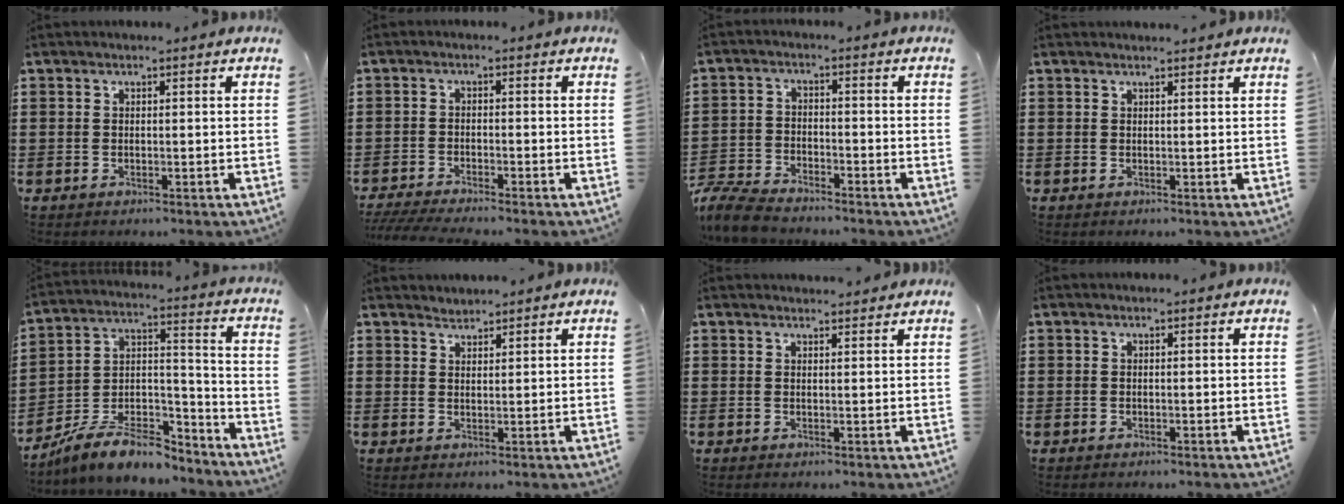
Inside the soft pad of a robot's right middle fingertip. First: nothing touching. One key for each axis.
{"total": 3.0, "fx": -2.8, "fy": 0.0, "fz": 1.1, "tx": -0.031, "ty": -0.007, "tz": -0.060}
{"total": 5.7, "fx": -5.5, "fy": 0.8, "fz": 1.4, "tx": -0.053, "ty": -0.002, "tz": -0.117}
{"total": 0.9, "fx": 0.9, "fy": -0.1, "fz": 0.0, "tx": -0.002, "ty": -0.004, "tz": 0.017}
{"total": 9.2, "fx": -7.8, "fy": 2.8, "fz": 4.0, "tx": -0.071, "ty": 0.021, "tz": -0.149}
{"total": 1.6, "fx": 1.5, "fy": 0.0, "fz": -0.6, "tx": 0.006, "ty": 0.000, "tz": 0.031}
{"total": 1.6, "fx": 1.6, "fy": 0.0, "fz": 0.1, "tx": 0.002, "ty": -0.002, "tz": 0.029}
{"total": 0.0}